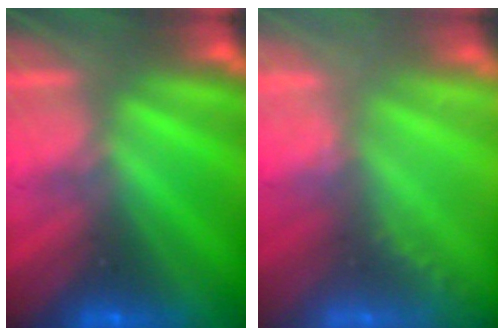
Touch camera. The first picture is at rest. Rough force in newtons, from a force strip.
{"total": 1.6}